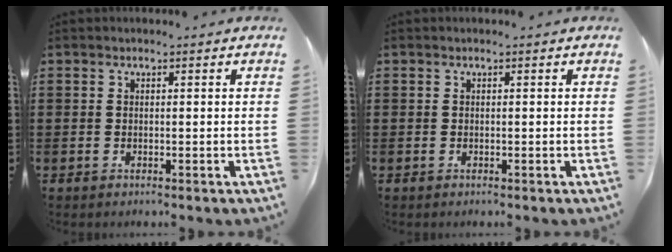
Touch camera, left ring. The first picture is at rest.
{"total": 0.0}